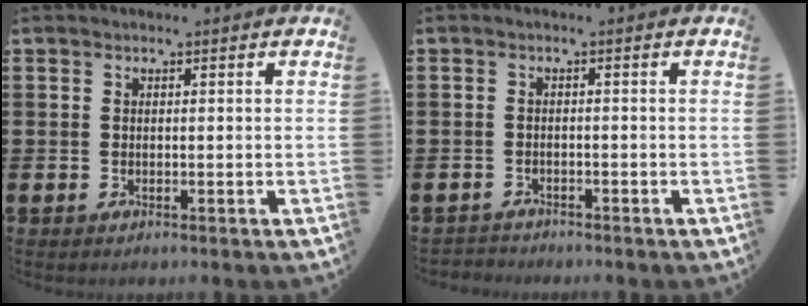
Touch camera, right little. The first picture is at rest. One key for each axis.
{"total": 1.1, "fx": -1.0, "fy": 0.2, "fz": -0.2, "tx": 0.000, "ty": 0.003, "tz": -0.023}